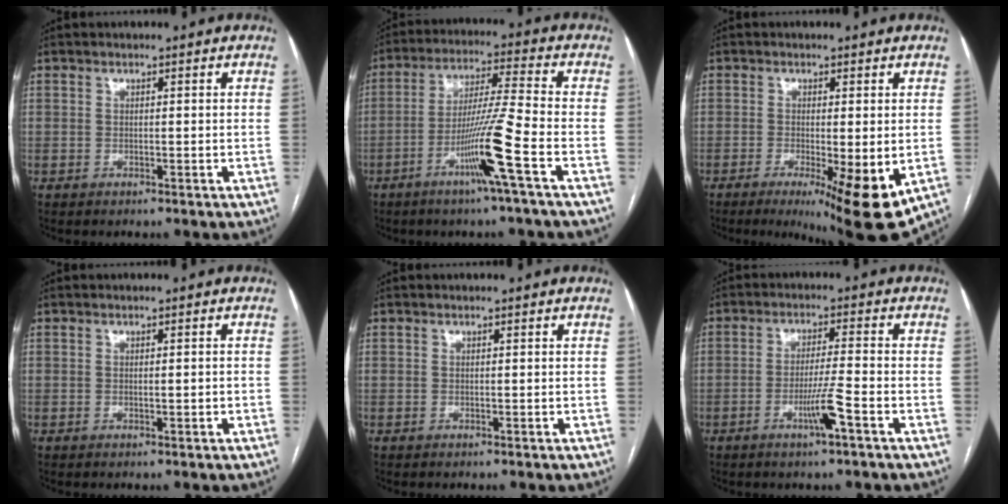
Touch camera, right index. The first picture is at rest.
{"total": 10.6, "force": [-4.7, -1.9, 9.3], "torque": [-0.175, -0.009, -0.091]}
{"total": 10.1, "force": [-3.6, 1.5, 9.3], "torque": [-0.123, -0.025, -0.045]}
{"total": 0.9, "force": [-0.1, 0.0, 0.9], "torque": [-0.014, -0.001, 0.002]}
{"total": 0.0}
{"total": 5.2, "force": [-2.5, -0.6, 4.5], "torque": [-0.083, -0.009, -0.047]}